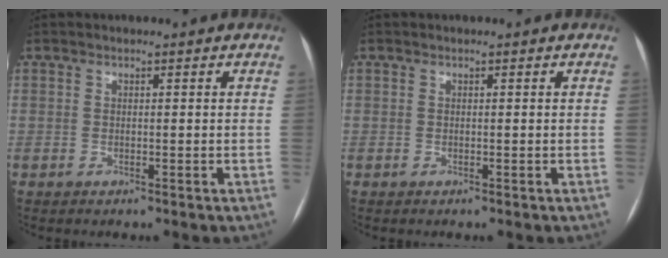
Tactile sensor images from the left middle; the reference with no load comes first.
{"total": 0.0}